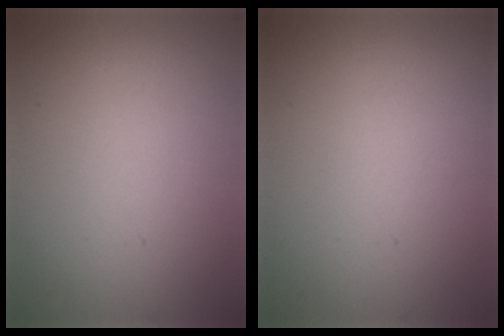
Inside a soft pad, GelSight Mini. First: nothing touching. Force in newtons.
{"total": 0.0}